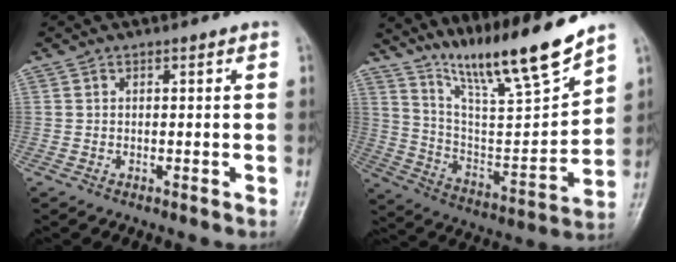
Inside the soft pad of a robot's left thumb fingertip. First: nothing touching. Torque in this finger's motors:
{"motor_torque": [1.31, 0.26, 1.07, -1.69, 0.08]}